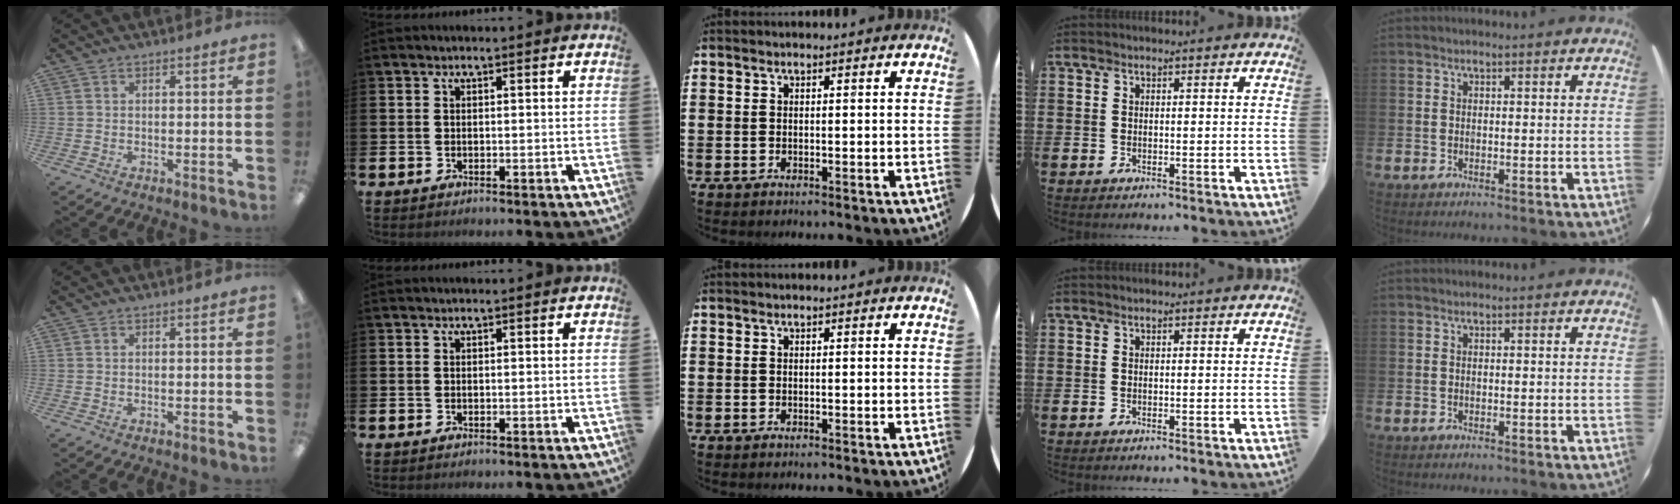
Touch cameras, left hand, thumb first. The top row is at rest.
{}